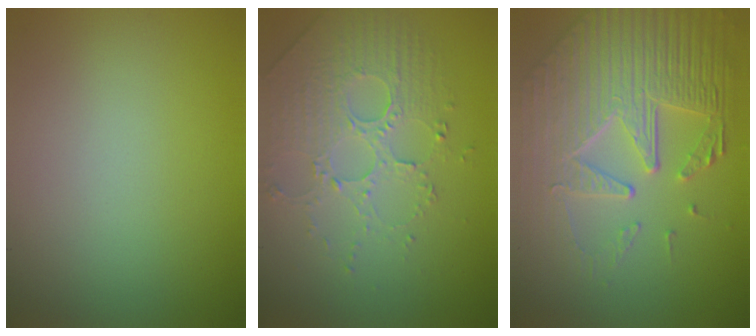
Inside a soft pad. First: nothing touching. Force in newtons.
{"total": 5.0, "press": 3.6, "slide": 3.4}
{"total": 8.7, "press": 6.0, "slide": 6.4}